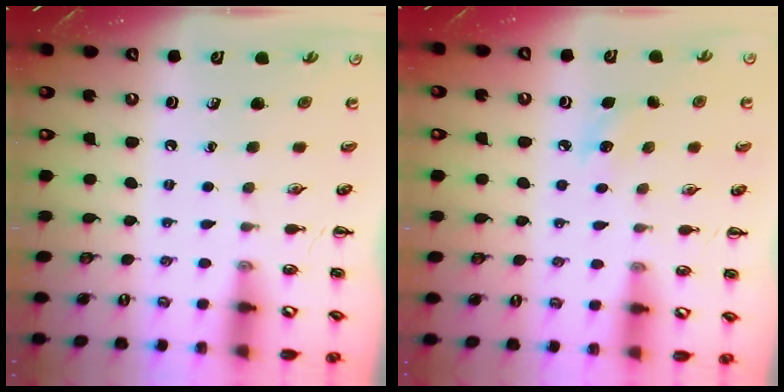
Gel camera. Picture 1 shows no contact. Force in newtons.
{"total": 6.6, "press": 6.3, "slide": 1.7}